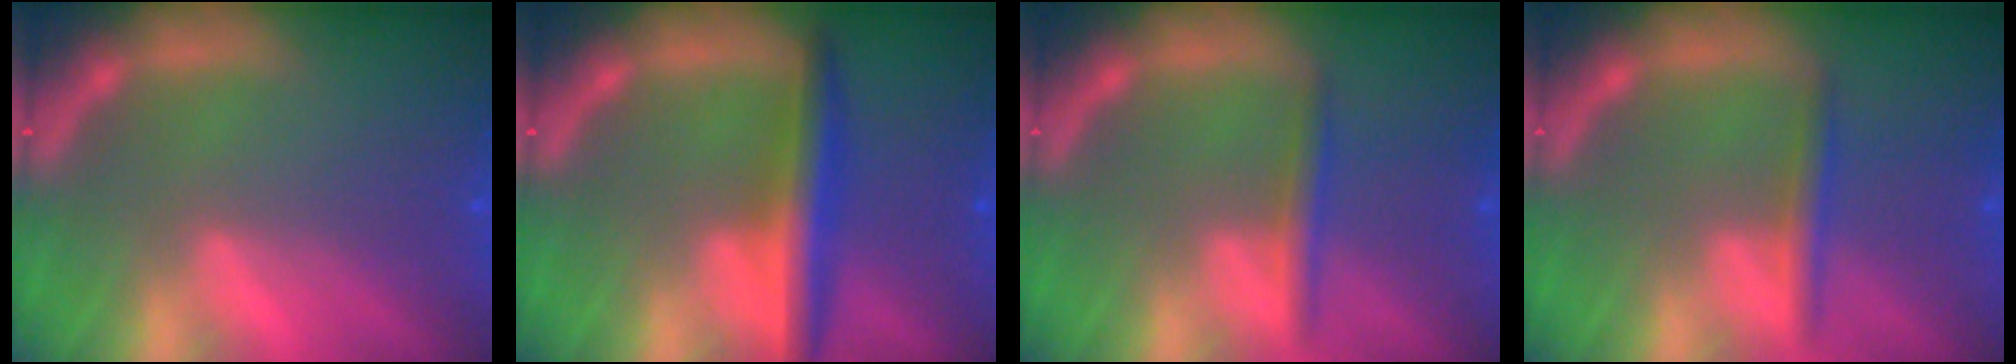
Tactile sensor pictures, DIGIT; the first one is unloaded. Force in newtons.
{"total": 4.5}
{"total": 1.9}
{"total": 1.9}